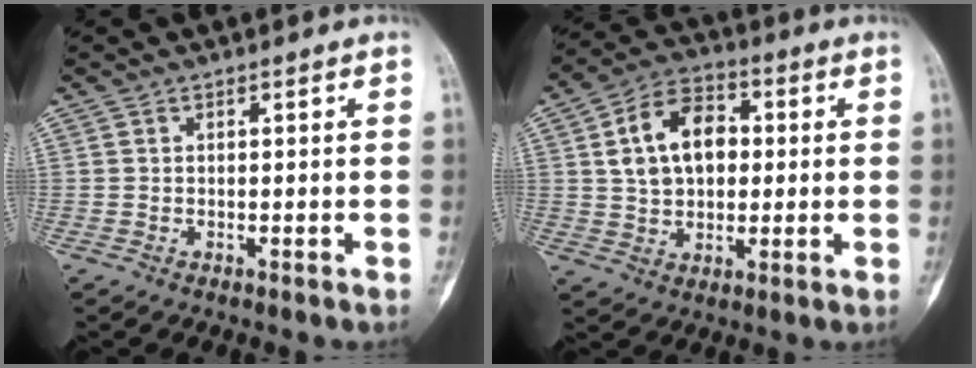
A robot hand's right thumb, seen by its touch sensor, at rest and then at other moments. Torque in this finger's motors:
{"motor_torque": [-1.00, 1.58, 1.07, 0.11, 0.04]}